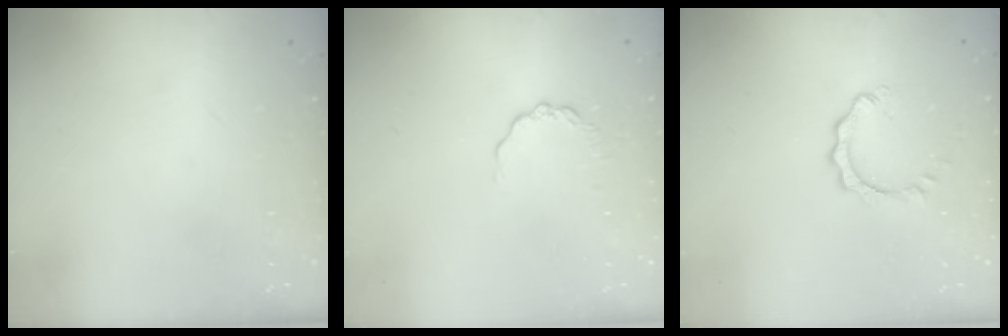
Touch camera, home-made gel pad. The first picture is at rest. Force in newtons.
{"total": 3.8, "press": 3.8, "slide": 0.5}
{"total": 3.3, "press": 3.3, "slide": 0.3}